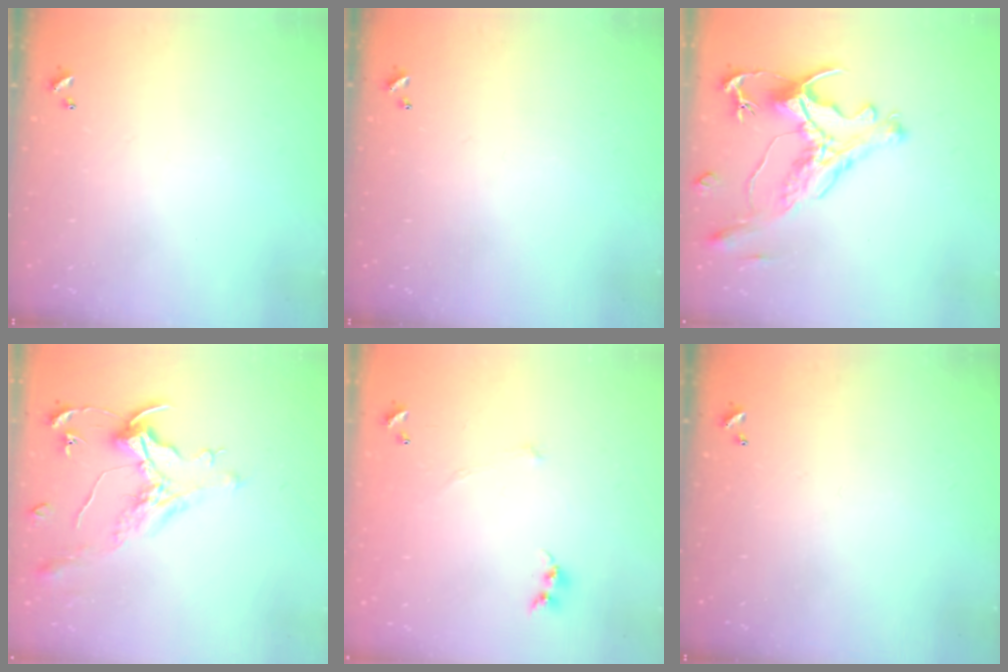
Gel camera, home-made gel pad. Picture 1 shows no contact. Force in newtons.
{"total": 0.0}
{"total": 1.9, "press": 1.4, "slide": 1.2}
{"total": 1.6, "press": 1.4, "slide": 0.7}
{"total": 4.8, "press": 4.7, "slide": 0.6}
{"total": 0.0}